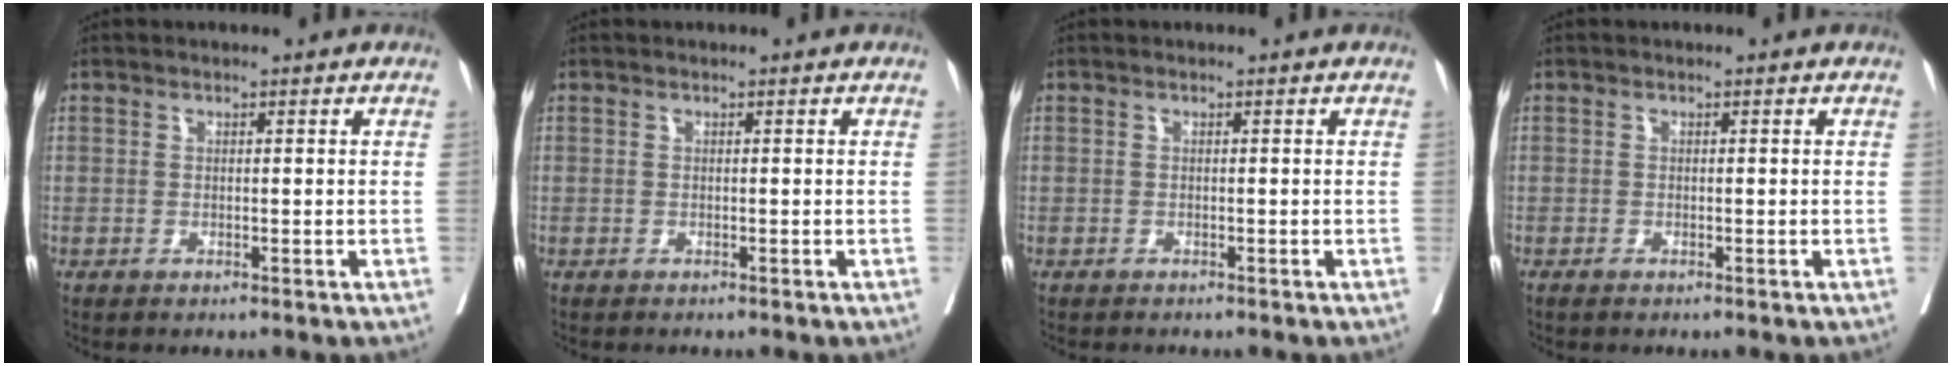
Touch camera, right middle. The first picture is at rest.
{"total": 0.7, "force": [-0.6, 0.1, 0.2], "torque": [-0.003, -0.002, -0.012]}
{"total": 1.2, "force": [-1.1, 0.2, 0.3], "torque": [-0.014, -0.005, -0.016]}
{"total": 0.8, "force": [-0.6, 0.1, 0.4], "torque": [-0.010, -0.003, -0.011]}